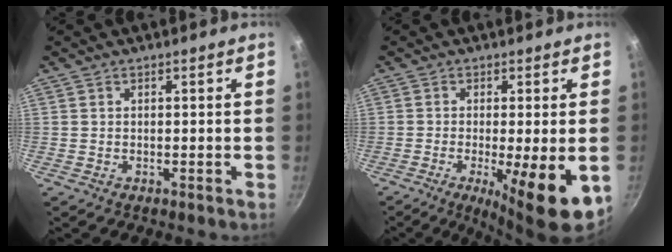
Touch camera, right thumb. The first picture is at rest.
{"total": 11.2, "force": [-3.1, 2.1, 10.6], "torque": [-0.162, -0.012, -0.041]}